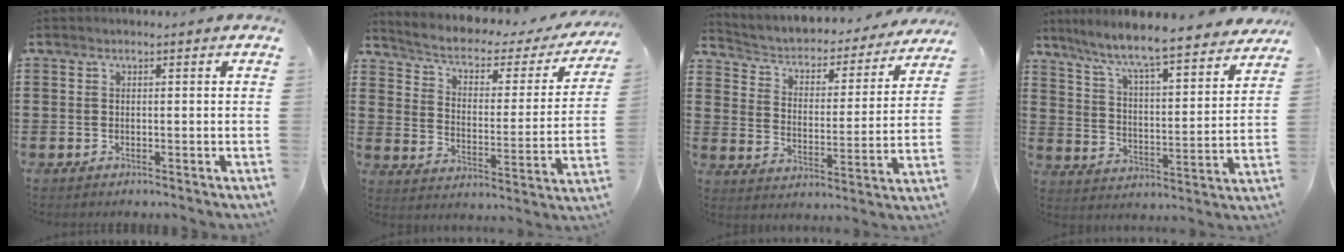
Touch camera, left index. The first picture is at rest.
{"total": 3.4, "force": [1.9, 1.7, 2.2], "torque": [-0.057, -0.018, 0.021]}
{"total": 2.6, "force": [2.2, 1.2, 0.7], "torque": [-0.031, -0.024, 0.026]}
{"total": 6.8, "force": [6.1, -0.2, 3.1], "torque": [-0.087, -0.049, 0.097]}